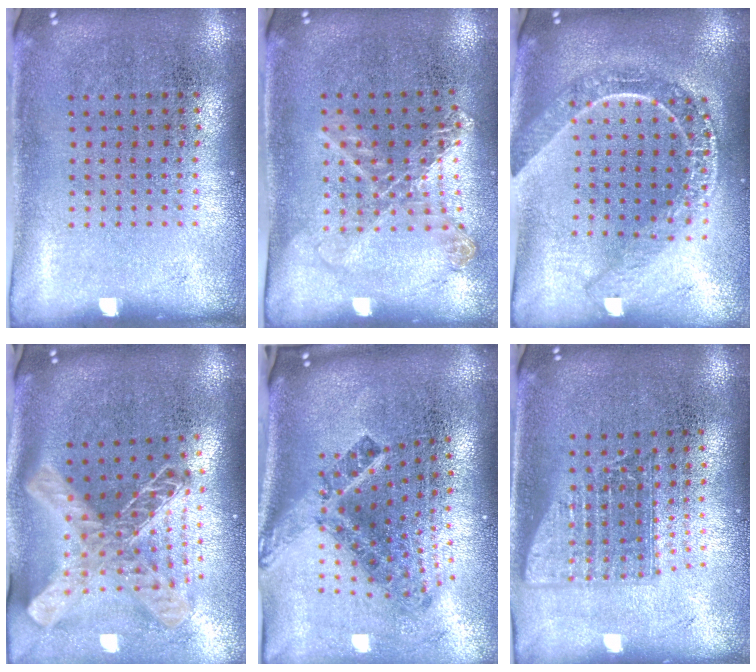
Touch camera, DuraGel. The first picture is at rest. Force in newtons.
{"total": 1.1, "press": 1.1, "slide": 0.0}
{"total": 2.2, "press": 1.8, "slide": 1.2}
{"total": 2.6, "press": 1.9, "slide": 1.8}
{"total": 2.8, "press": 1.6, "slide": 2.2}
{"total": 1.6, "press": 1.2, "slide": 1.0}